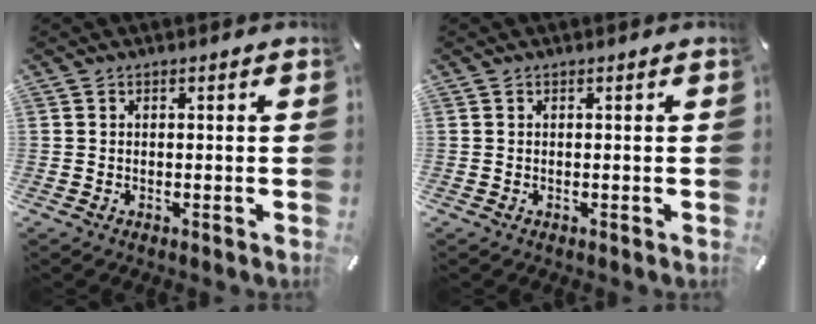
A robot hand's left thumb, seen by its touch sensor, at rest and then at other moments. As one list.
[{"total": 0.0}]